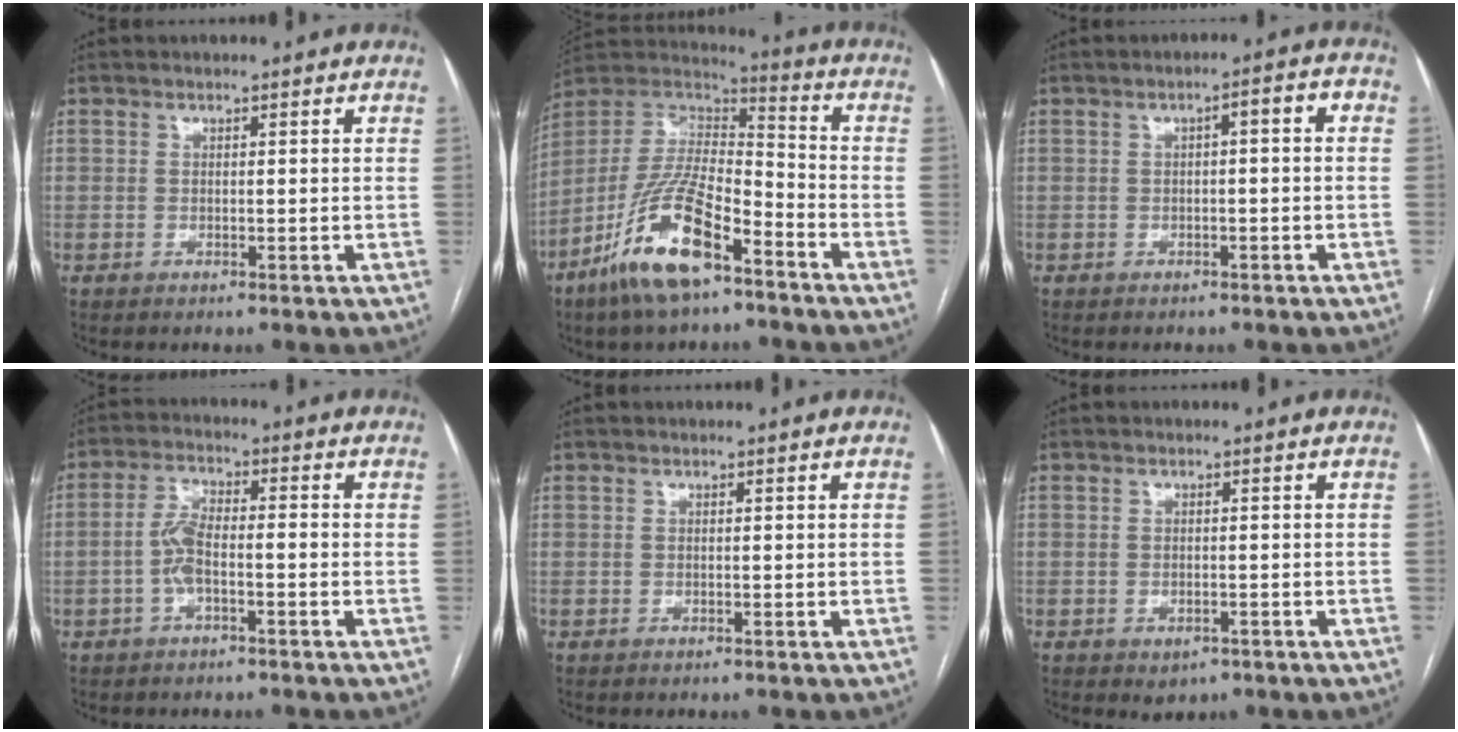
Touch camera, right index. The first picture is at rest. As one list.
[{"total": 16.9, "force": [-9.6, 5.0, 12.9], "torque": [-0.269, -0.006, -0.177]}, {"total": 4.1, "force": [0.0, 0.1, 4.1], "torque": [-0.054, 0.016, 0.001]}, {"total": 5.0, "force": [-1.4, 1.8, 4.4], "torque": [-0.098, 0.016, -0.028]}, {"total": 0.0}, {"total": 2.2, "force": [-1.1, 1.5, 1.1], "torque": [-0.012, 0.000, -0.002]}]